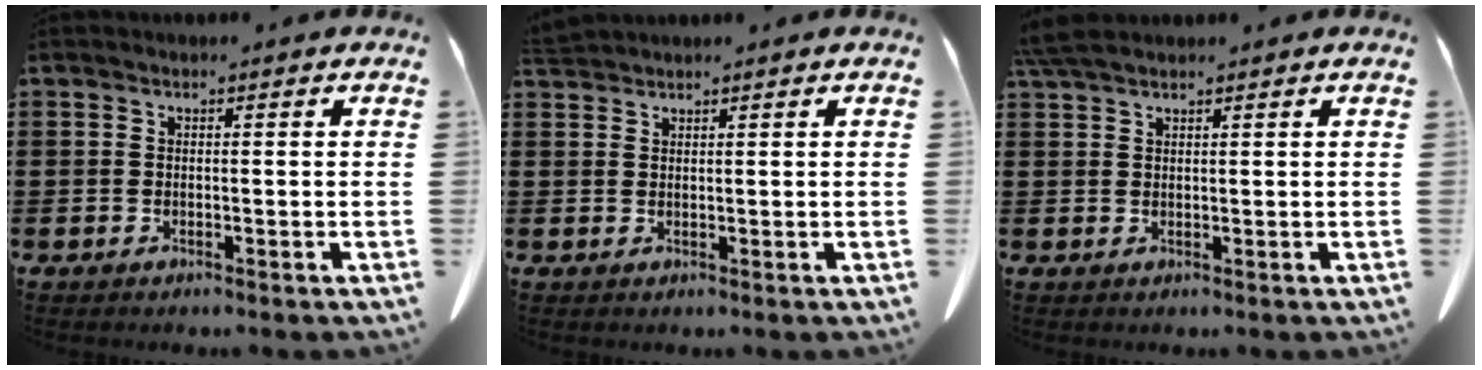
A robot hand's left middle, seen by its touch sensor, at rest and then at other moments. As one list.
[{"total": 1.6, "force": [1.6, 0.0, 0.3], "torque": [-0.010, -0.001, 0.032]}, {"total": 3.2, "force": [2.6, 0.6, 1.8], "torque": [-0.043, 0.000, 0.051]}]